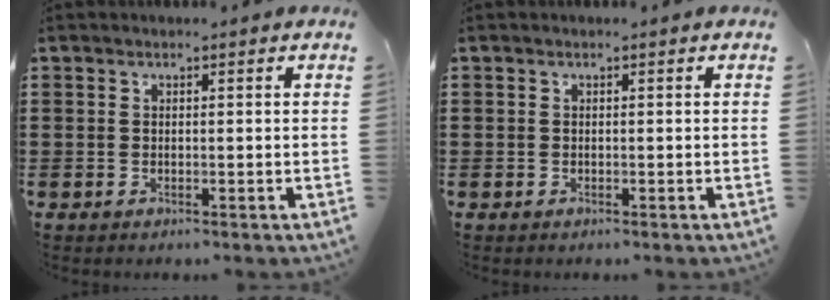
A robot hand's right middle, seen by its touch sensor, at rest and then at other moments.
{"total": 0.0}